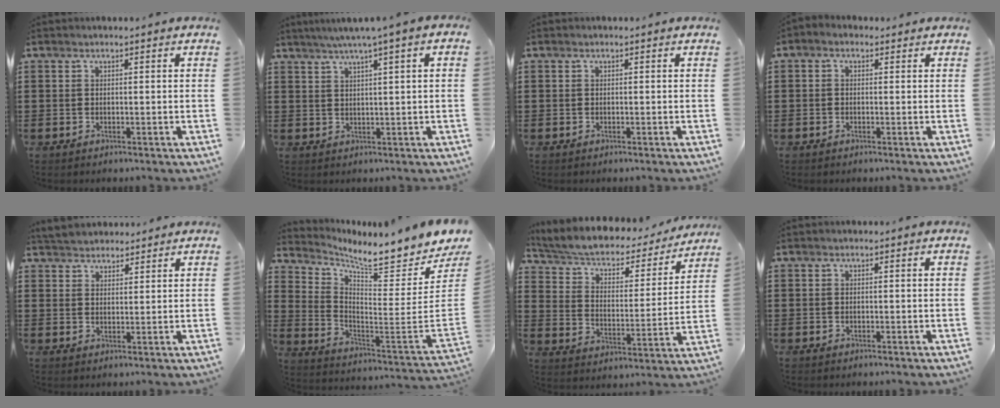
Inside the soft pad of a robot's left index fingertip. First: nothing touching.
{"total": 3.0, "force": [1.6, -0.5, 2.5], "torque": [-0.051, -0.002, 0.025]}
{"total": 0.0}
{"total": 0.7, "force": [-0.3, 0.5, 0.5], "torque": [-0.010, 0.000, -0.006]}
{"total": 3.5, "force": [3.2, 1.3, -0.2], "torque": [-0.009, -0.001, 0.062]}
{"total": 7.2, "force": [6.4, 0.2, 3.3], "torque": [-0.078, -0.071, 0.098]}
{"total": 4.6, "force": [3.6, 1.9, 2.2], "torque": [-0.064, -0.027, 0.054]}
{"total": 0.0}